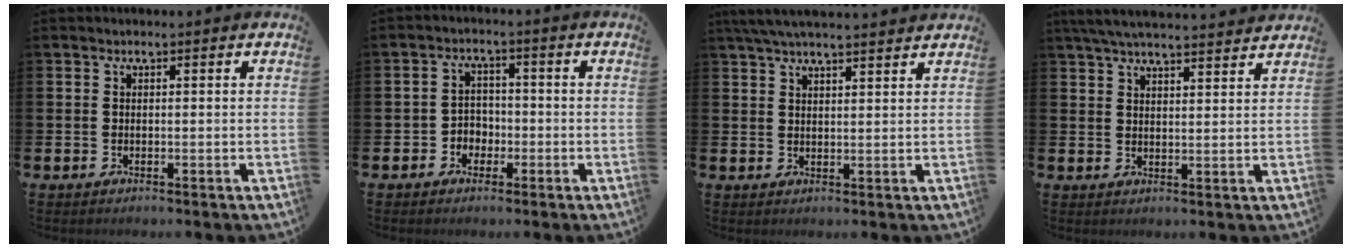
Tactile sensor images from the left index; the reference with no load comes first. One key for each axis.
{"total": 2.9, "fx": -1.6, "fy": 2.3, "fz": 0.6, "tx": -0.018, "ty": 0.004, "tz": -0.039}
{"total": 4.4, "fx": 4.1, "fy": 0.3, "fz": 1.6, "tx": -0.037, "ty": -0.012, "tz": 0.075}
{"total": 4.9, "fx": 4.7, "fy": 0.3, "fz": 1.3, "tx": -0.033, "ty": -0.021, "tz": 0.084}